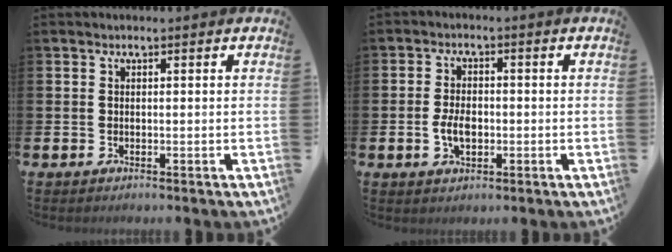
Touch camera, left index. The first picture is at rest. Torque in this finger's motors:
{"motor_torque": [0.66, 0.55, 0.09, 0.08]}